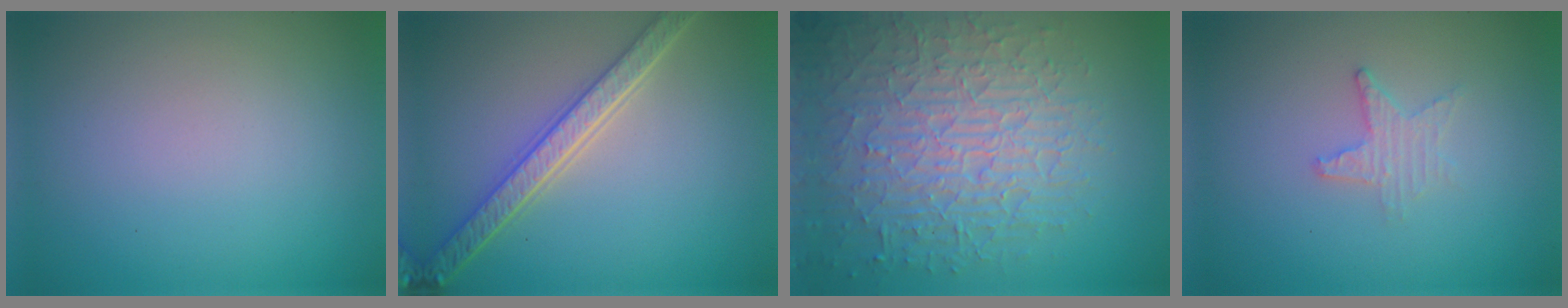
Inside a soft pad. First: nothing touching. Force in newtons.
{"total": 5.0, "press": 3.9, "slide": 3.2}
{"total": 9.0, "press": 6.1, "slide": 6.6}
{"total": 1.7, "press": 1.6, "slide": 0.4}